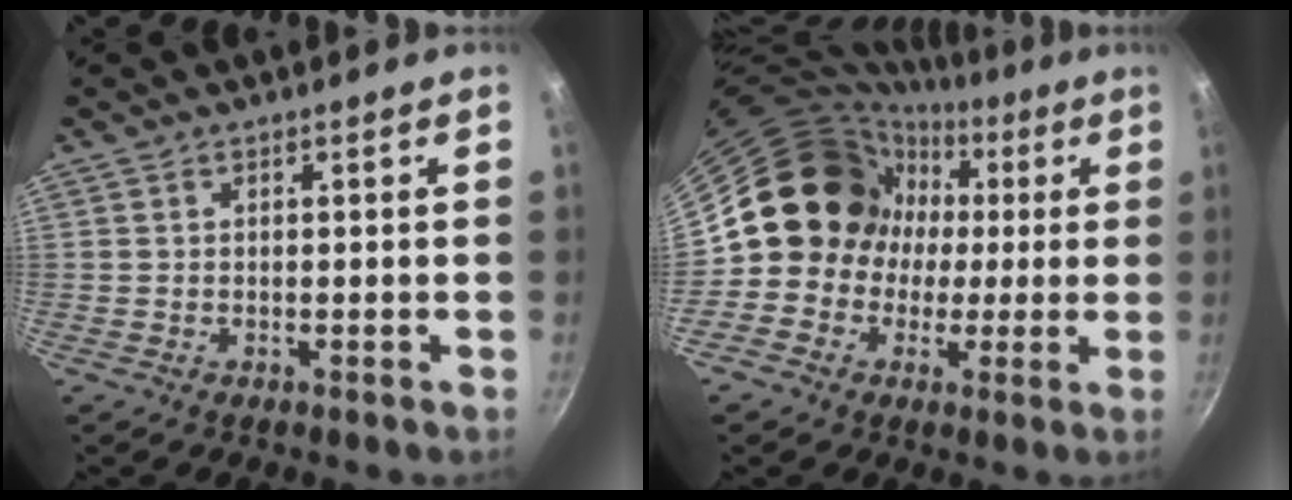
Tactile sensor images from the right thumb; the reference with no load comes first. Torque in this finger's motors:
{"motor_torque": [1.32, 3.02, 1.00, -1.21, 0.32]}